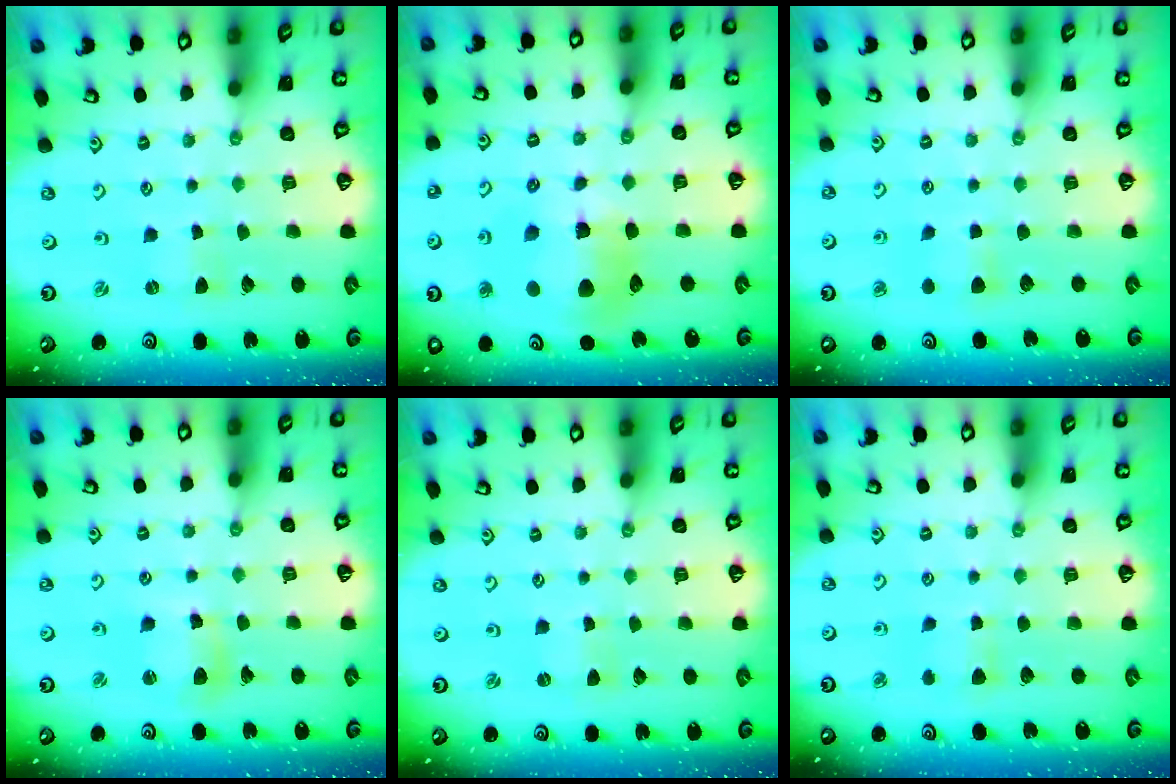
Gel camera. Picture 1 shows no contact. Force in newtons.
{"total": 14.2, "press": 14.1, "slide": 2.0}
{"total": 5.1, "press": 5.0, "slide": 1.0}
{"total": 9.0, "press": 8.9, "slide": 1.4}
{"total": 0.0}
{"total": 4.1, "press": 4.1, "slide": 0.7}